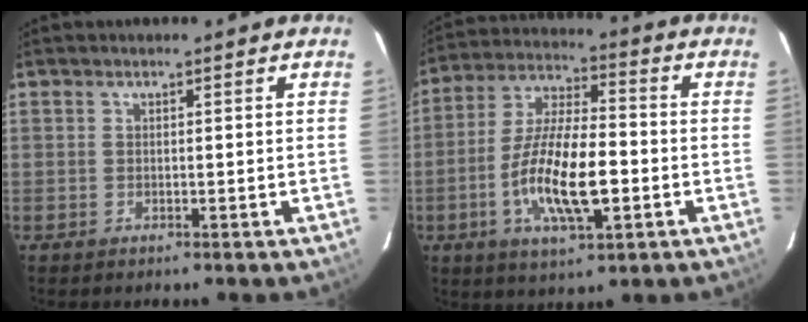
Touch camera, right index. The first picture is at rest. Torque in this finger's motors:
{"motor_torque": [1.36, -0.78, 1.06, 0.21]}